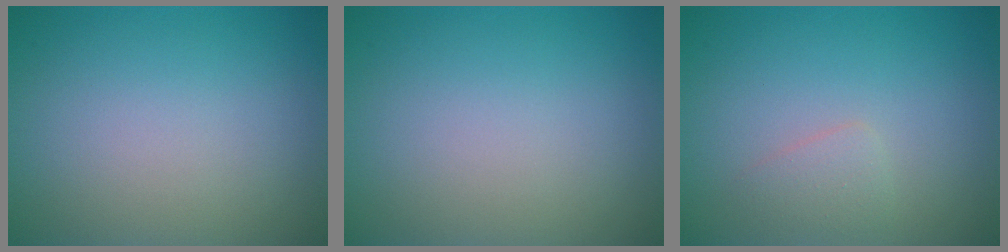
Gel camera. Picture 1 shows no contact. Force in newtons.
{"total": 0.0}
{"total": 1.2, "press": 1.2, "slide": 0.0}